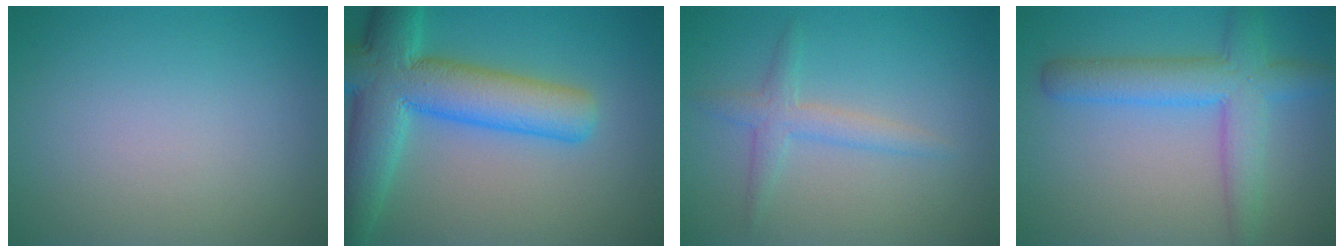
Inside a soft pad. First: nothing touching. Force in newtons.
{"total": 9.9, "press": 9.9, "slide": 0.4}
{"total": 2.3, "press": 2.3, "slide": 0.1}
{"total": 5.5, "press": 5.5, "slide": 0.2}